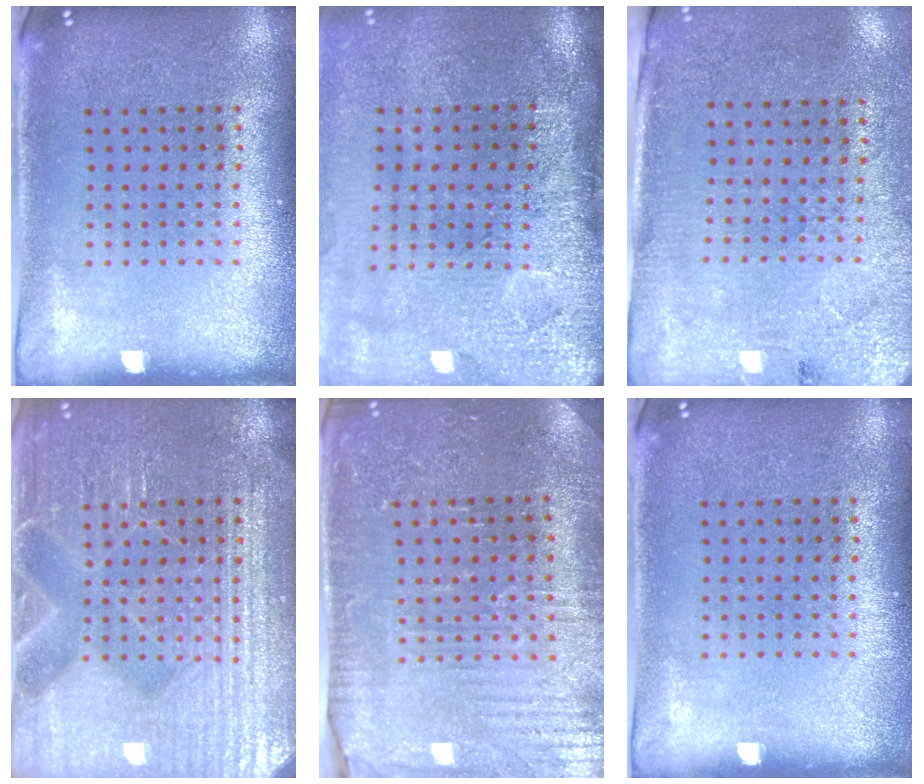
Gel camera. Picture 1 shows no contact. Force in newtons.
{"total": 4.5, "press": 3.7, "slide": 2.7}
{"total": 2.7, "press": 2.4, "slide": 1.3}
{"total": 4.7, "press": 4.6, "slide": 0.6}
{"total": 3.4, "press": 3.4, "slide": 0.5}
{"total": 0.0}